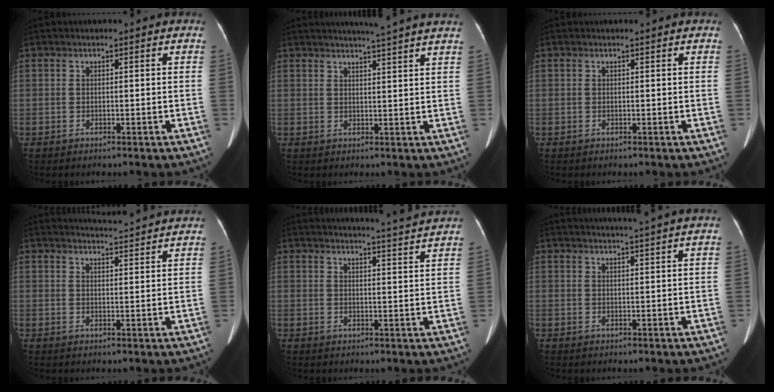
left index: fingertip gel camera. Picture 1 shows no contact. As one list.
[{"total": 8.1, "force": [7.2, -1.2, 3.5], "torque": [-0.048, 0.007, 0.079]}, {"total": 0.0}, {"total": 7.9, "force": [7.7, -0.4, 1.6], "torque": [-0.032, 0.011, 0.091]}, {"total": 9.4, "force": [9.0, -1.8, 2.2], "torque": [-0.038, -0.022, 0.103]}, {"total": 7.4, "force": [6.6, -1.5, 3.0], "torque": [-0.037, 0.009, 0.075]}]